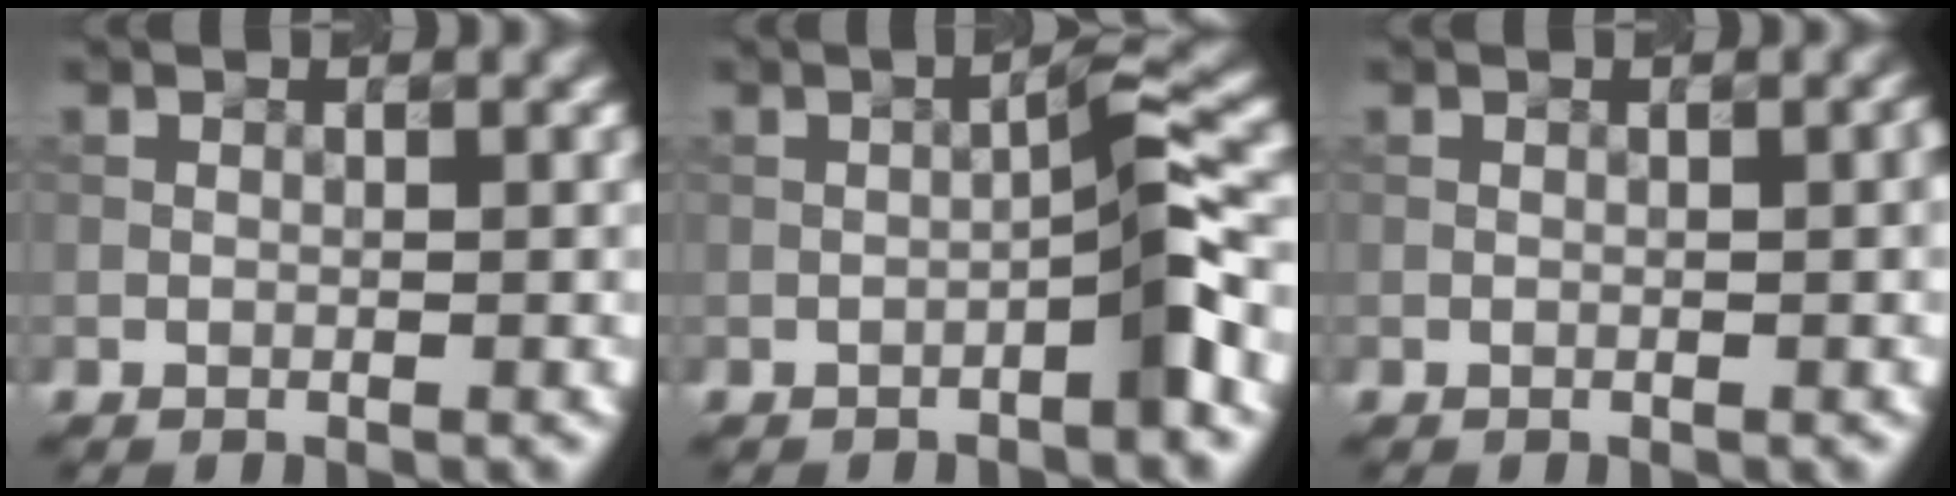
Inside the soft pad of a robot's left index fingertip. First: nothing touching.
{"total": 3.3, "force": [-1.3, 0.1, 3.0], "torque": [-0.047, 0.020, -0.027]}
{"total": 0.9, "force": [-0.1, 0.2, 0.9], "torque": [-0.010, 0.001, 0.000]}